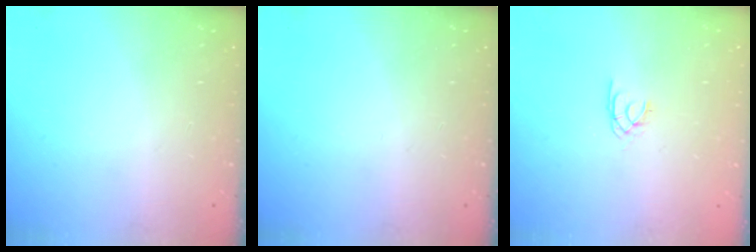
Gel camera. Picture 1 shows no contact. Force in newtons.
{"total": 0.0}
{"total": 1.8, "press": 1.8, "slide": 0.3}